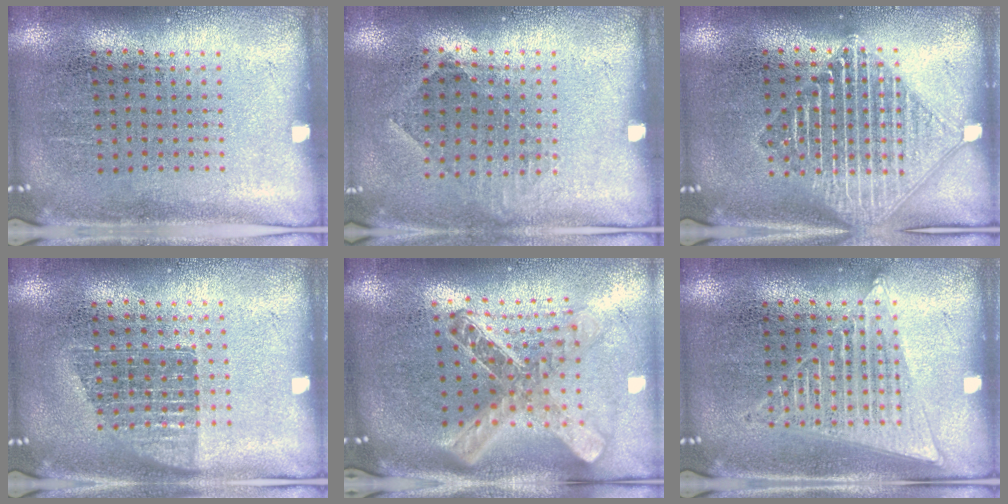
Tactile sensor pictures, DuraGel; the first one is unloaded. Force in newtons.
{"total": 0.8, "press": 0.7, "slide": 0.4}
{"total": 3.0, "press": 3.0, "slide": 0.4}
{"total": 1.3, "press": 1.1, "slide": 0.8}
{"total": 2.6, "press": 1.9, "slide": 1.8}
{"total": 1.4, "press": 1.4, "slide": 0.1}